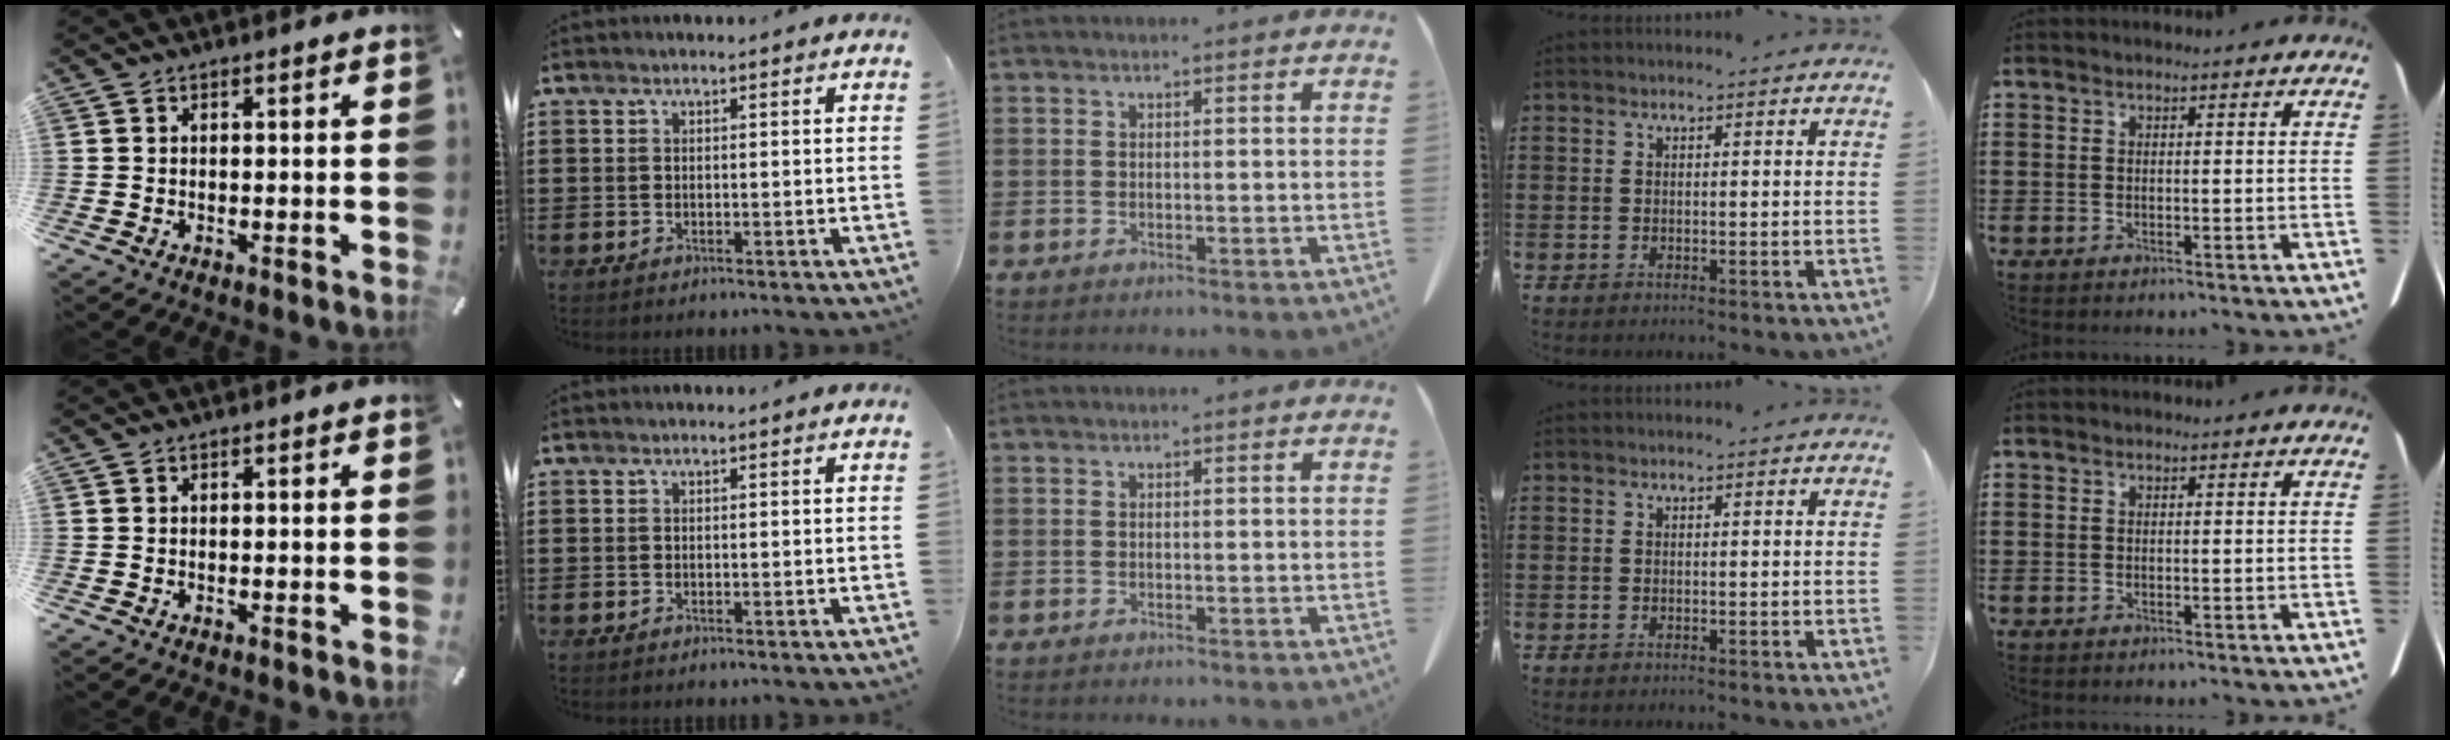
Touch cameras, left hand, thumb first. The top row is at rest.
{}